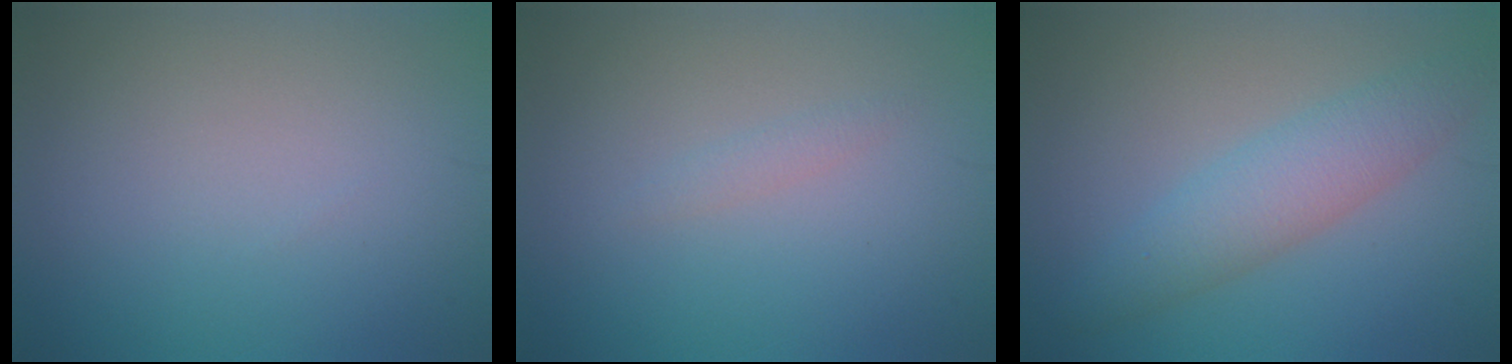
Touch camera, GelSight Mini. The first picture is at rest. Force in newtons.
{"total": 0.8, "press": 0.8, "slide": 0.0}
{"total": 4.1, "press": 4.1, "slide": 0.1}